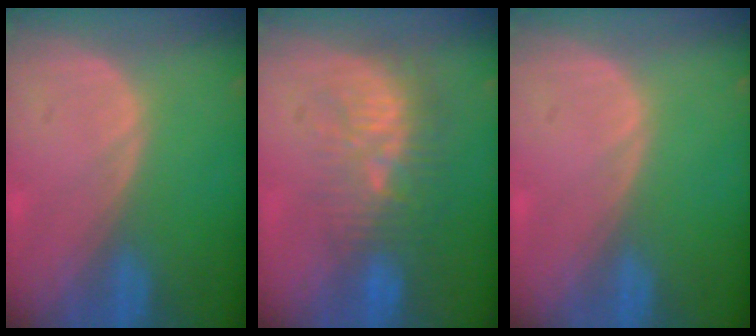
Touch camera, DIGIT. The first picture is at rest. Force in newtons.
{"total": 9.7, "press": 8.9, "slide": 3.8}
{"total": 0.0}